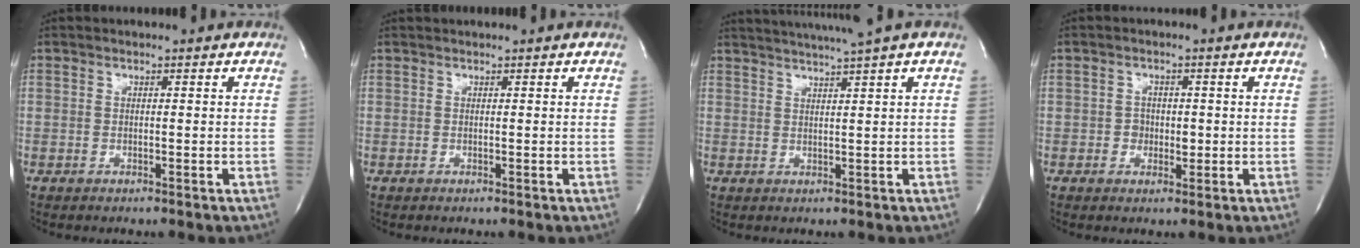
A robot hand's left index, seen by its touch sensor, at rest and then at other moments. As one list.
[{"total": 1.2, "force": [1.2, -0.2, 0.2], "torque": [-0.012, 0.010, 0.016]}, {"total": 7.3, "force": [6.1, -1.7, 3.6], "torque": [-0.058, 0.007, 0.084]}, {"total": 2.1, "force": [-0.2, 1.8, 1.0], "torque": [-0.012, -0.001, -0.003]}]